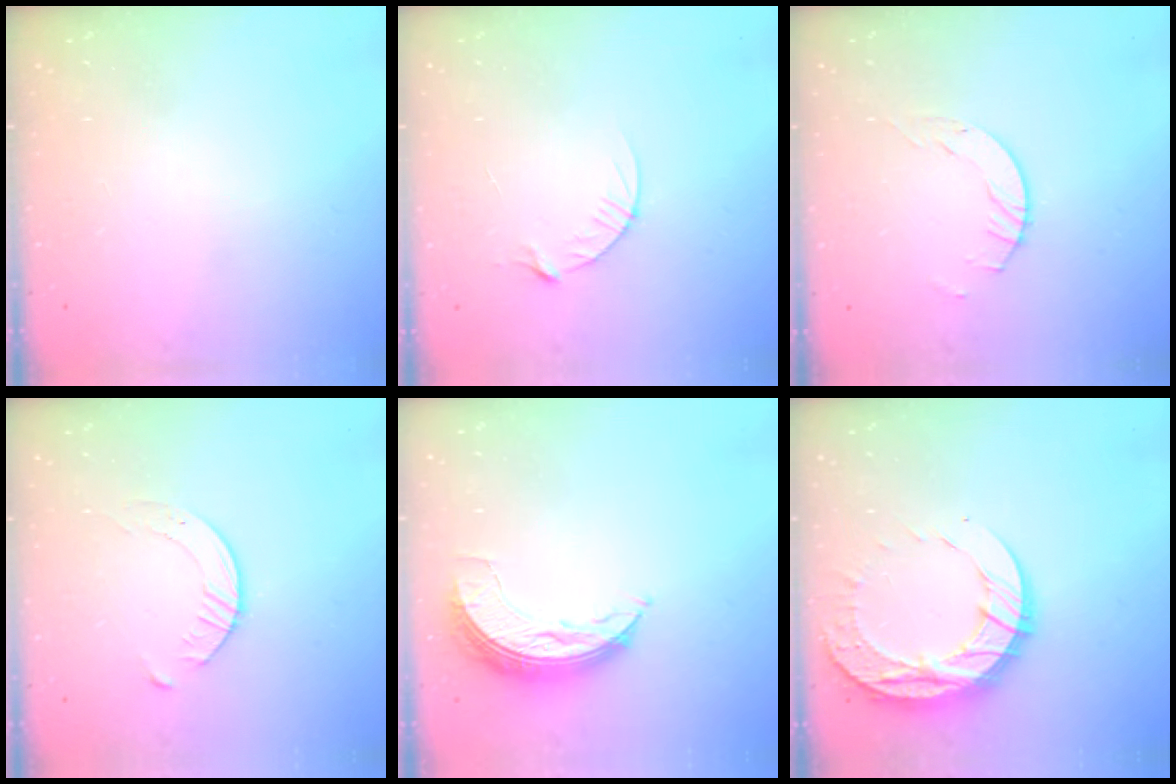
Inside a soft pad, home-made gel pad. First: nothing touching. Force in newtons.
{"total": 4.4, "press": 4.4, "slide": 0.6}
{"total": 4.1, "press": 4.1, "slide": 0.2}
{"total": 4.6, "press": 4.5, "slide": 0.6}
{"total": 7.7, "press": 7.7, "slide": 0.3}
{"total": 13.8, "press": 13.7, "slide": 1.1}